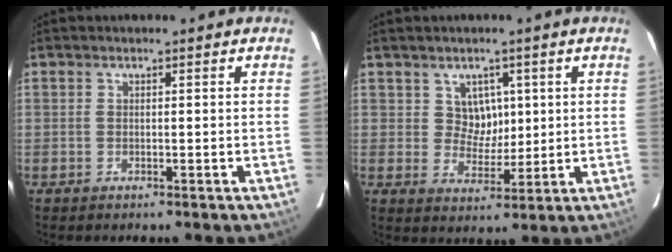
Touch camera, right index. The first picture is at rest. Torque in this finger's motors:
{"motor_torque": [0.00, 0.07, 0.02, 0.00]}